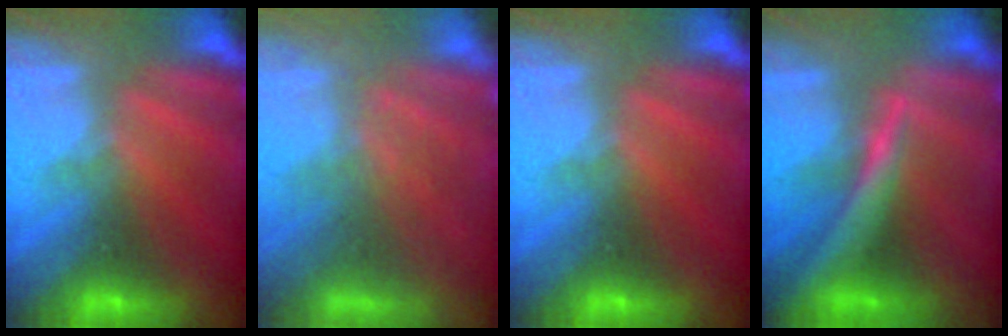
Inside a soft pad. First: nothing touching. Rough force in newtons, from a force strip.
{"total": 9.3}
{"total": 0.0}
{"total": 4.9}